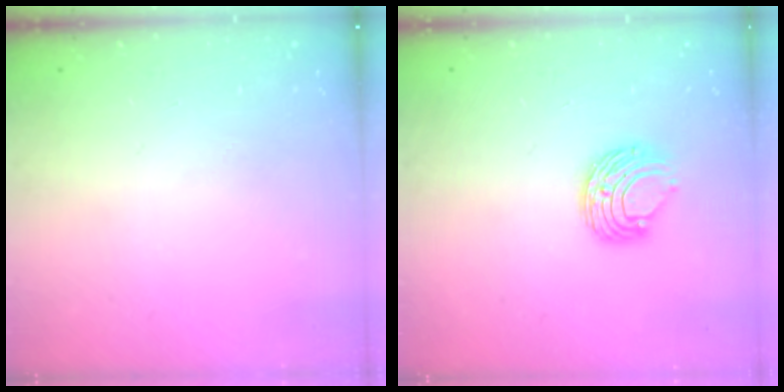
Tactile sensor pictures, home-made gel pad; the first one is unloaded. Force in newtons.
{"total": 8.0, "press": 7.9, "slide": 0.4}